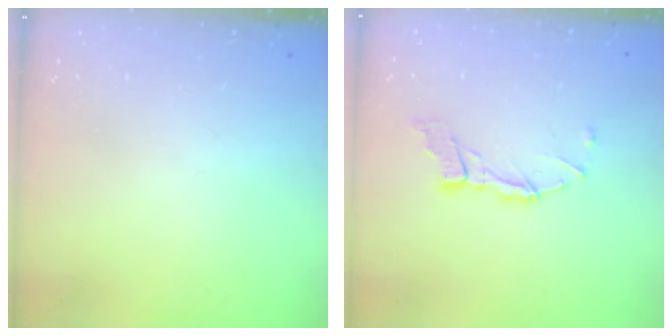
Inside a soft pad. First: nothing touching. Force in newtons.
{"total": 7.7, "press": 7.7, "slide": 0.7}